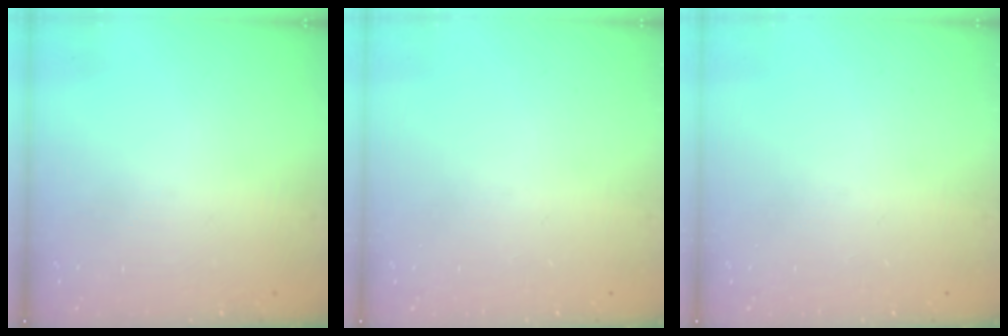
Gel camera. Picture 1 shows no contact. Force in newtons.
{"total": 0.0}
{"total": 0.0}